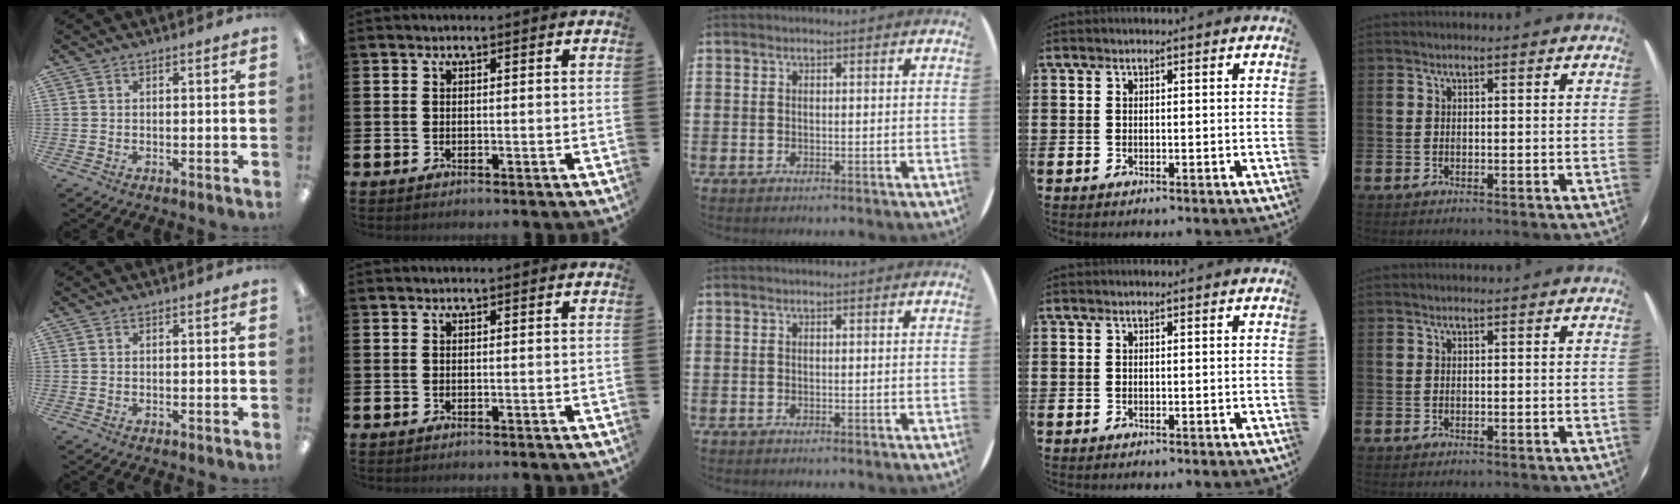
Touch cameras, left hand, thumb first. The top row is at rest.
{}